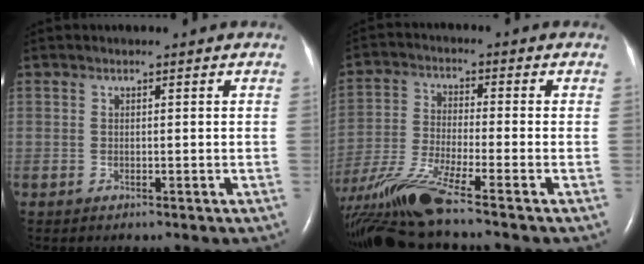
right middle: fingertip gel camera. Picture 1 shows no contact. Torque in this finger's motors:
{"motor_torque": [1.10, -1.04, 0.19, 0.07]}